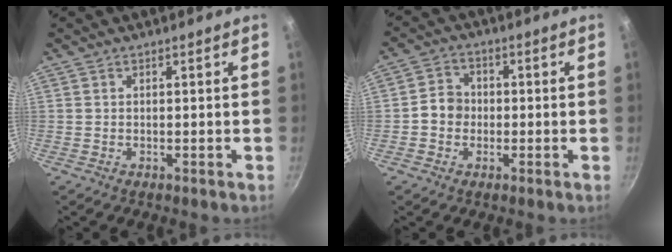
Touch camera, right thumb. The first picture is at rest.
{"total": 4.9, "force": [-0.8, 4.3, 2.1], "torque": [-0.009, 0.018, -0.023]}